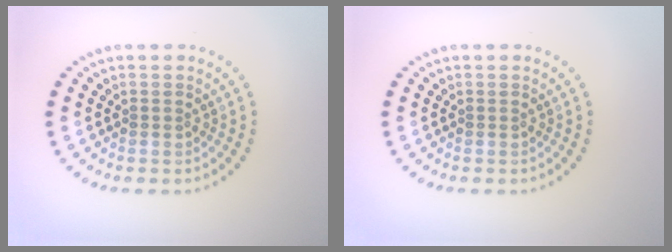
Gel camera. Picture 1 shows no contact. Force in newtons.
{"total": 0.0}